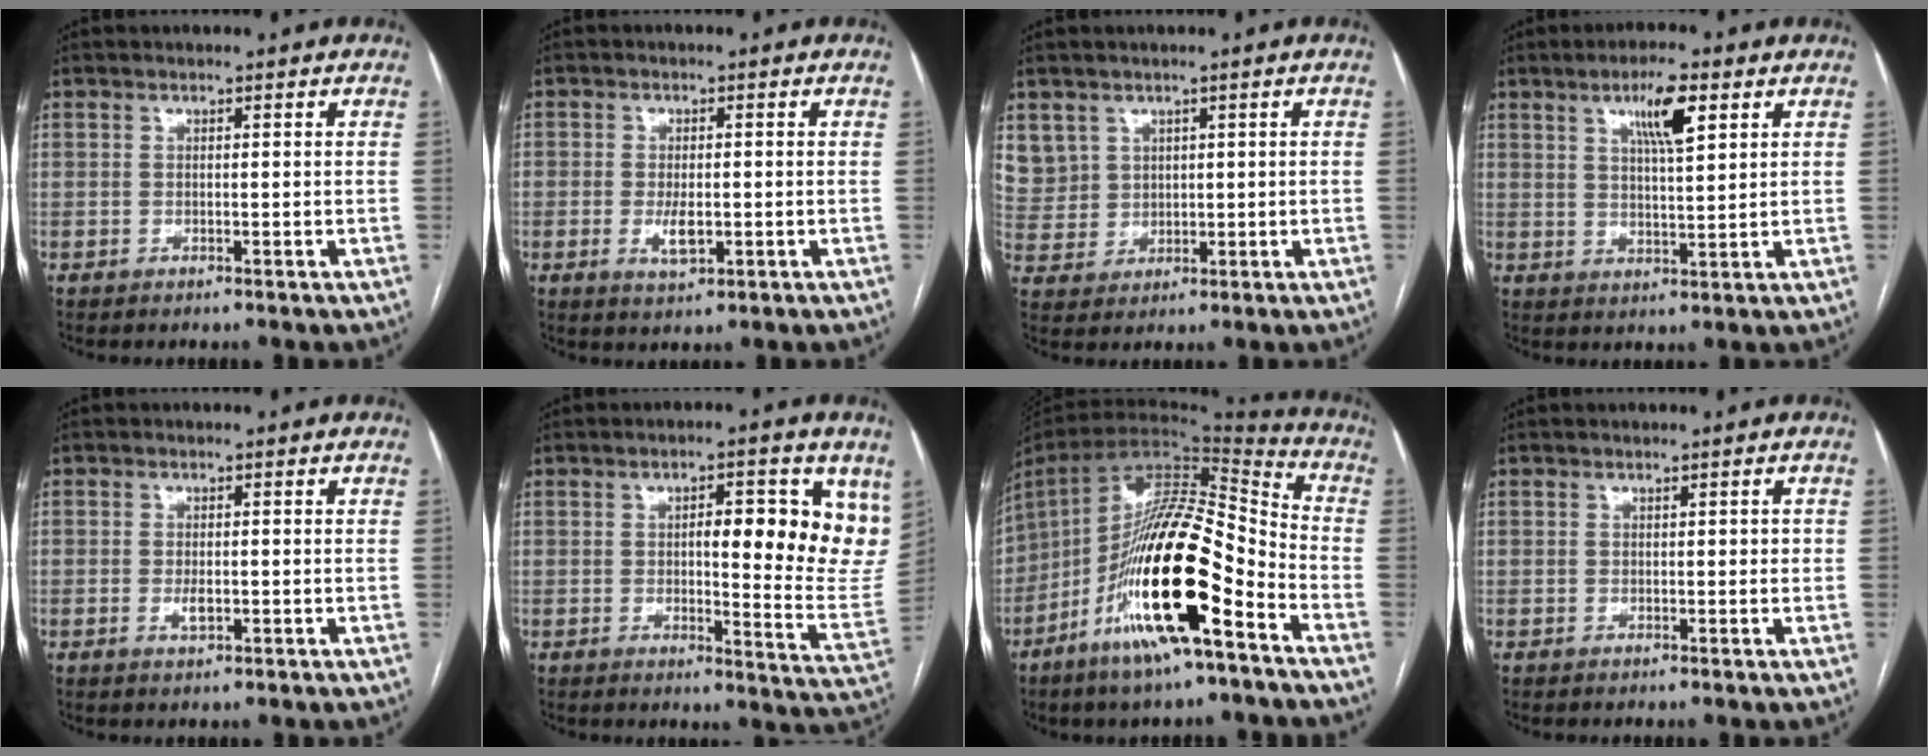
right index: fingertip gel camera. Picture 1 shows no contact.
{"total": 3.7, "force": [-0.9, 1.8, 3.1], "torque": [-0.054, -0.002, -0.011]}
{"total": 7.7, "force": [3.7, 6.8, 0.6], "torque": [-0.026, 0.018, 0.092]}
{"total": 7.0, "force": [3.5, 1.1, 6.0], "torque": [-0.106, 0.002, 0.058]}
{"total": 1.8, "force": [-0.5, 0.8, 1.6], "torque": [-0.028, 0.000, -0.006]}
{"total": 14.2, "force": [5.2, 3.7, 12.7], "torque": [-0.143, -0.010, 0.062]}
{"total": 20.5, "force": [-9.3, 4.0, 17.8], "torque": [-0.321, -0.006, -0.158]}
{"total": 1.1, "force": [0.2, 0.6, 0.8], "torque": [-0.011, 0.007, 0.004]}